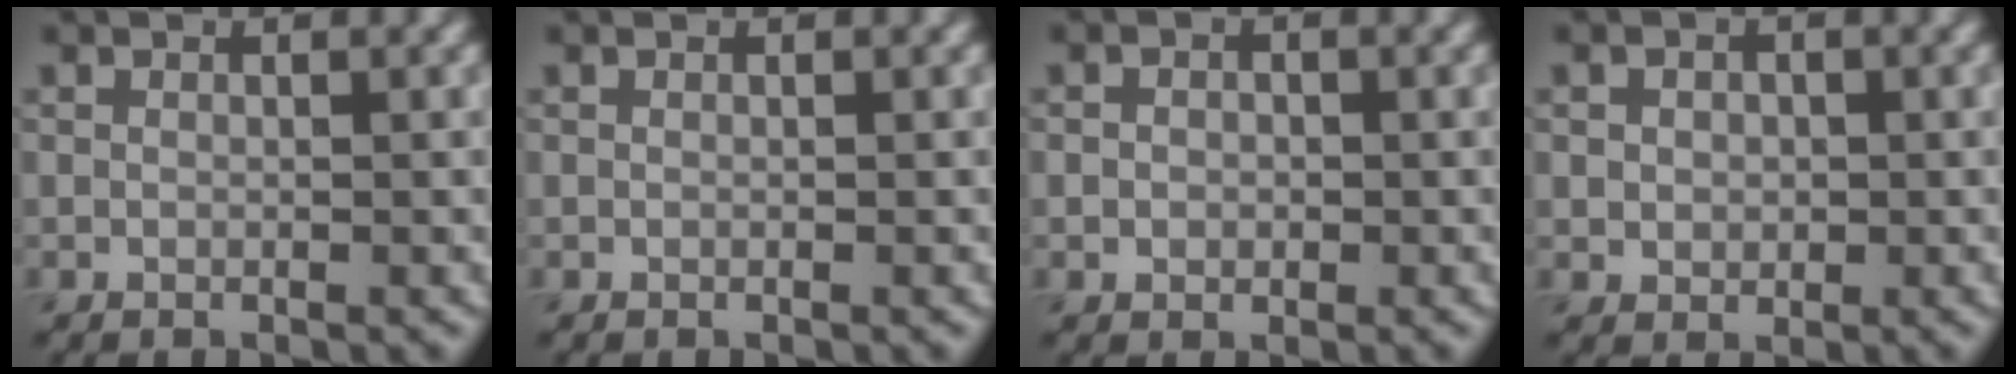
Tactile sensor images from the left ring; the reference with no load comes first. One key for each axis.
{"total": 0.0}
{"total": 1.2, "fx": -0.1, "fy": 1.1, "fz": 0.6, "tx": -0.007, "ty": -0.002, "tz": -0.002}
{"total": 1.8, "fx": 0.3, "fy": 1.6, "fz": 0.9, "tx": -0.012, "ty": 0.006, "tz": 0.001}